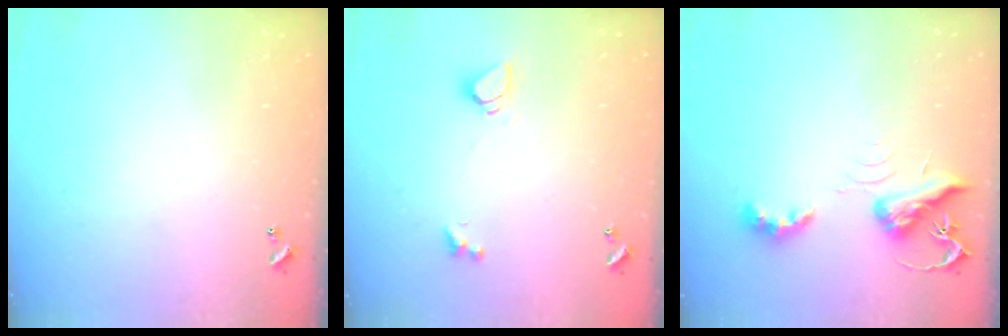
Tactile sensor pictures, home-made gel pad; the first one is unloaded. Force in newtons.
{"total": 1.6, "press": 1.5, "slide": 0.4}
{"total": 6.6, "press": 6.6, "slide": 0.3}